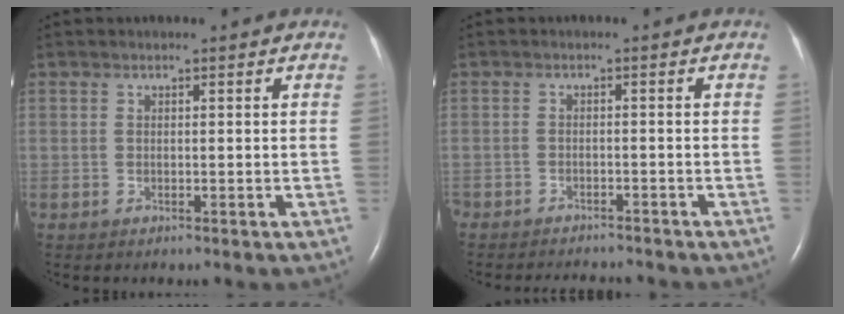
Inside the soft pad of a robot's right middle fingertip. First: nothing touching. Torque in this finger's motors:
{"motor_torque": [0.00, 0.00, 0.00, -0.01]}